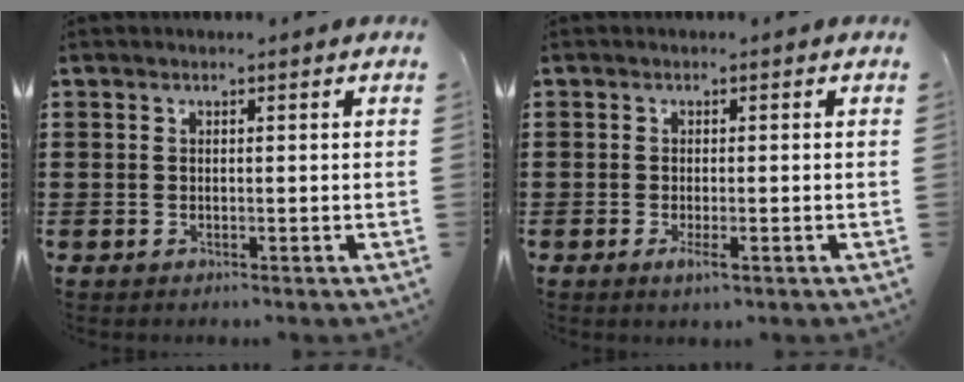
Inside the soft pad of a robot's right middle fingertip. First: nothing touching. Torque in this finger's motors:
{"motor_torque": [2.14, 0.00, 0.34, 0.09]}